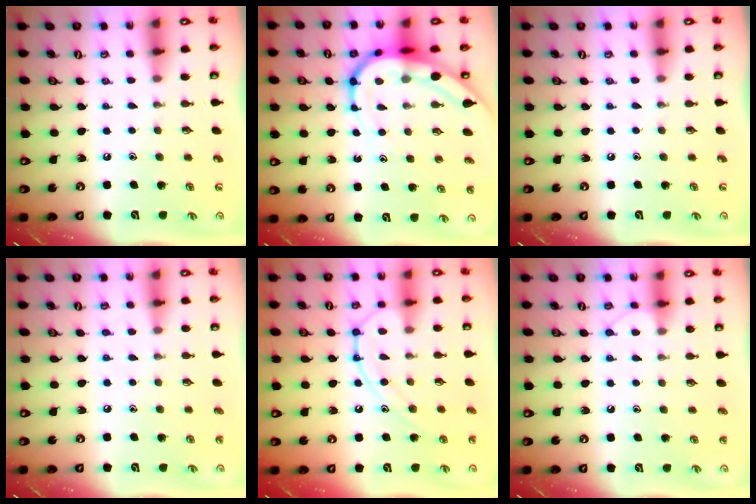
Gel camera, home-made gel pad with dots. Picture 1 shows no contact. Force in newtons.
{"total": 10.4, "press": 10.4, "slide": 1.0}
{"total": 0.0}
{"total": 3.1, "press": 3.1, "slide": 0.4}
{"total": 11.5, "press": 11.5, "slide": 0.8}
{"total": 6.5, "press": 6.4, "slide": 0.6}